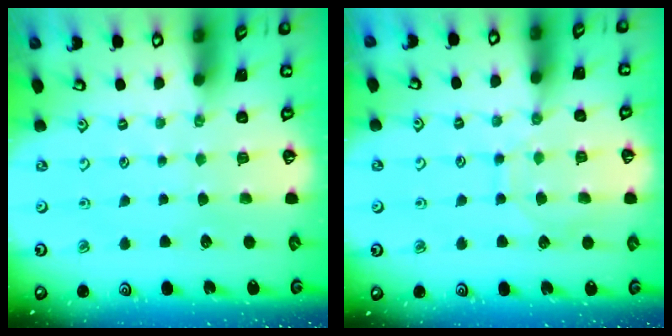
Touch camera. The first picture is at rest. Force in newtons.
{"total": 8.7, "press": 8.6, "slide": 0.7}